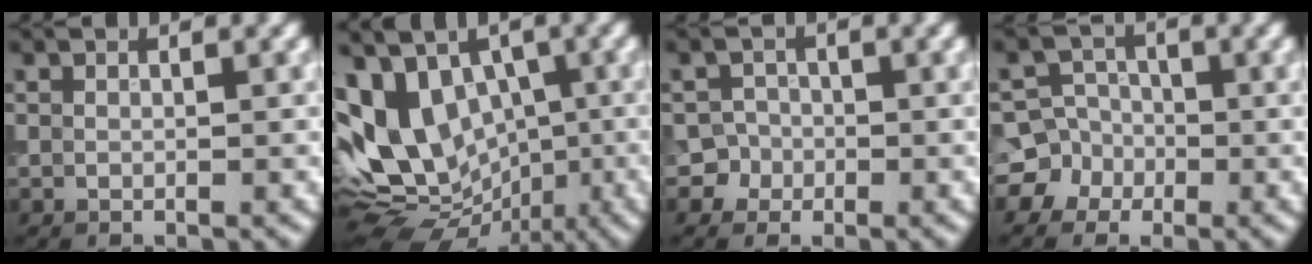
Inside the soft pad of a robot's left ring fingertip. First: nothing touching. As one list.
[{"total": 11.5, "force": [0.5, 8.6, 7.6], "torque": [-0.135, -0.002, 0.013]}, {"total": 2.9, "force": [-1.2, 2.6, 0.1], "torque": [0.033, 0.005, -0.027]}, {"total": 5.5, "force": [-2.2, 5.0, 0.5], "torque": [0.012, 0.007, -0.059]}]